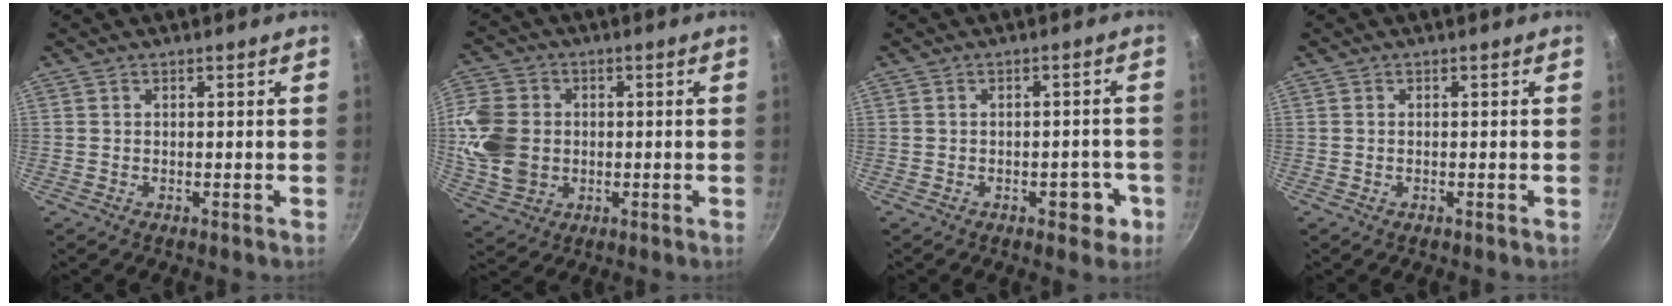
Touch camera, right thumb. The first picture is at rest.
{"total": 12.1, "force": [-0.1, 10.0, 6.9], "torque": [-0.121, -0.001, -0.003]}
{"total": 4.4, "force": [-1.9, 2.6, 3.1], "torque": [-0.014, 0.017, -0.017]}
{"total": 0.0}